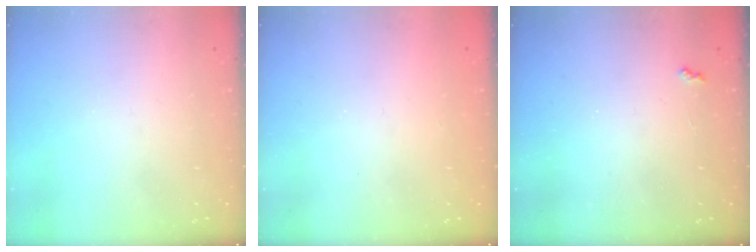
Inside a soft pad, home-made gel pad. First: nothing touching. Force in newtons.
{"total": 0.9, "press": 0.9, "slide": 0.3}
{"total": 3.1, "press": 3.1, "slide": 0.5}